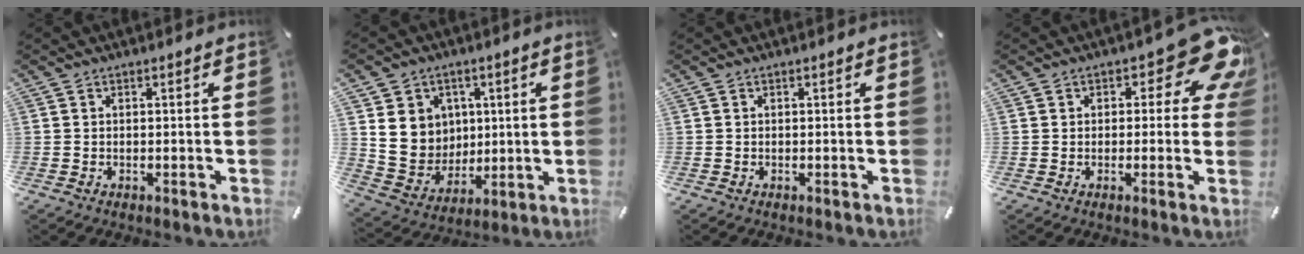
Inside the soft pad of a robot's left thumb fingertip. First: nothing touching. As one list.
[{"total": 10.9, "force": [3.2, 10.2, 2.3], "torque": [-0.048, -0.018, 0.073]}, {"total": 0.0}, {"total": 11.6, "force": [6.0, 5.6, 8.2], "torque": [-0.091, -0.036, 0.101]}]